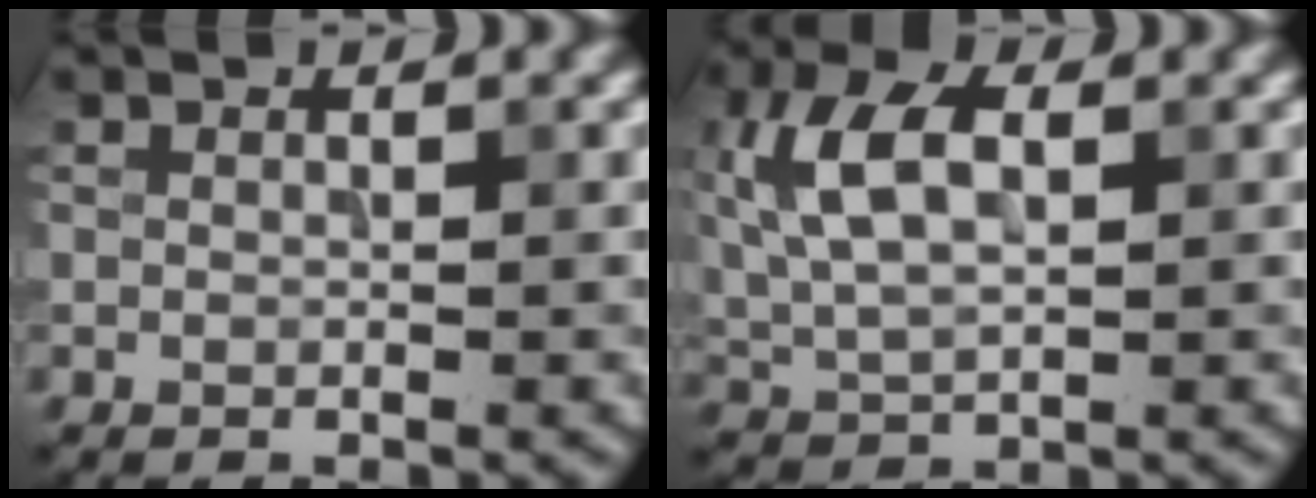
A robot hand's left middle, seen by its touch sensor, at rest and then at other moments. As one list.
[{"total": 6.7, "force": [1.6, 3.5, 5.4], "torque": [-0.120, 0.013, 0.026]}]